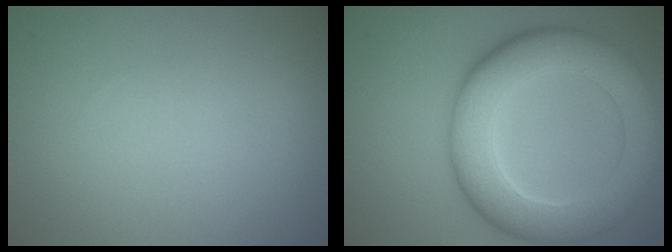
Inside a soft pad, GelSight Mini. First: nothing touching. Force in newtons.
{"total": 8.7, "press": 8.7, "slide": 0.5}